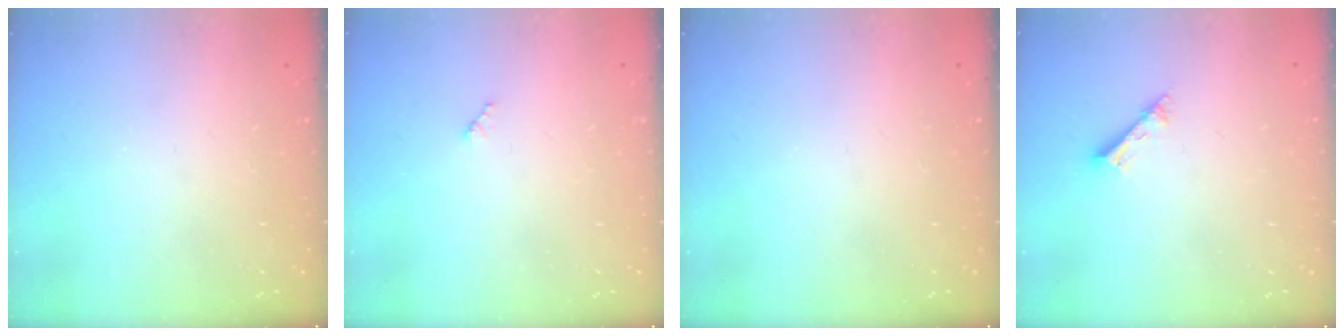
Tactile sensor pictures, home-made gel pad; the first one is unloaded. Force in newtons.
{"total": 2.5, "press": 2.5, "slide": 0.3}
{"total": 0.0}
{"total": 2.5, "press": 2.5, "slide": 0.1}